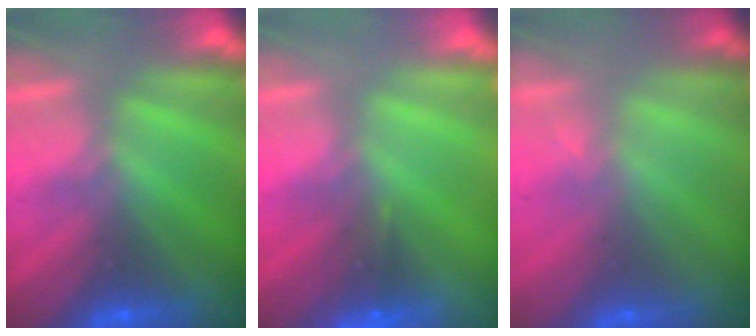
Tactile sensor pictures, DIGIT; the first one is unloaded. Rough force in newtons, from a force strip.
{"total": 4.6}
{"total": 1.5}